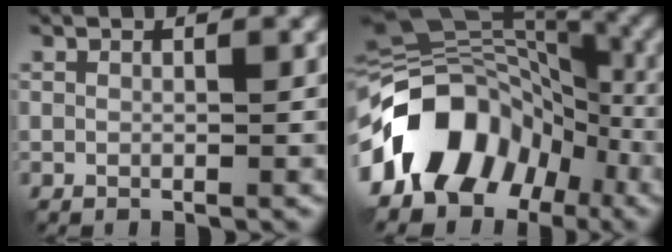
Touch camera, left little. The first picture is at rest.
{"total": 13.2, "force": [-5.9, 9.1, 7.5], "torque": [-0.128, 0.017, -0.114]}